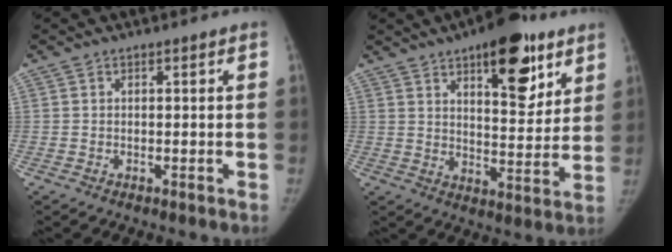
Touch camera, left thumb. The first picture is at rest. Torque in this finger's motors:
{"motor_torque": [0.79, -0.25, 1.49, -0.87, 0.39]}